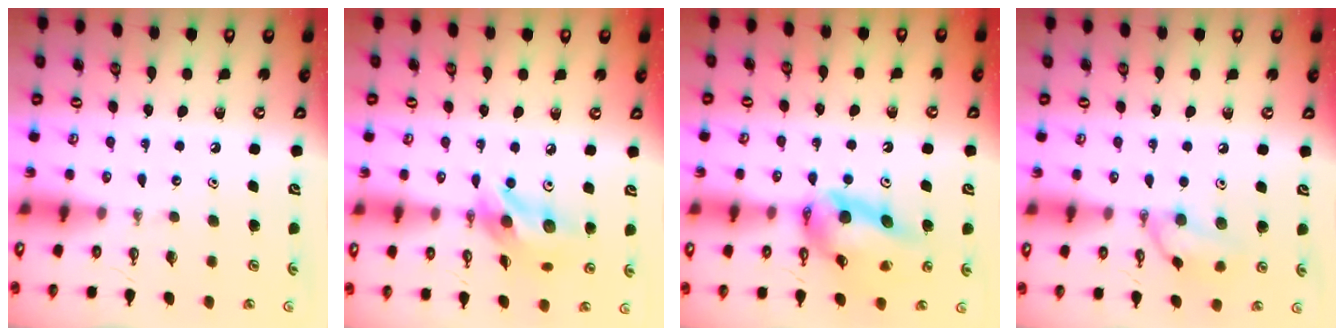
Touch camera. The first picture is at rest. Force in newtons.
{"total": 12.3, "press": 12.3, "slide": 0.7}
{"total": 13.5, "press": 13.5, "slide": 1.5}
{"total": 10.3, "press": 10.2, "slide": 1.5}